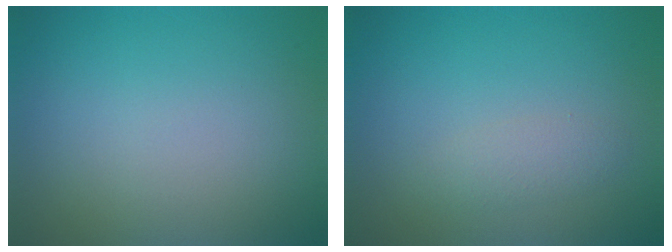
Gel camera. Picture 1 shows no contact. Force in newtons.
{"total": 1.3, "press": 1.3, "slide": 0.1}